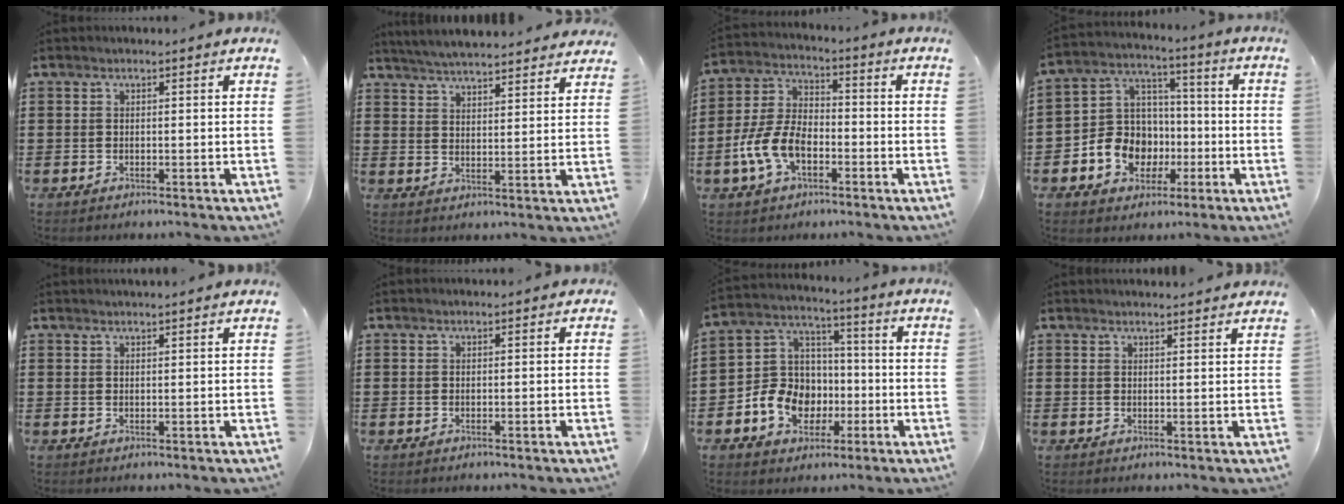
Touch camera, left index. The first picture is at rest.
{"total": 5.0, "force": [4.9, -0.3, 0.6], "torque": [-0.030, -0.024, 0.089]}
{"total": 8.8, "force": [-3.6, 5.1, 6.2], "torque": [-0.152, 0.004, -0.074]}
{"total": 9.6, "force": [-2.9, 8.7, 2.9], "torque": [-0.096, 0.019, -0.051]}
{"total": 0.9, "force": [0.9, -0.1, 0.2], "torque": [-0.006, -0.003, 0.017]}
{"total": 0.0}
{"total": 10.5, "force": [-3.7, 8.7, 4.4], "torque": [-0.129, 0.023, -0.070]}
{"total": 1.6, "force": [1.6, 0.1, 0.2], "torque": [-0.008, 0.002, 0.032]}